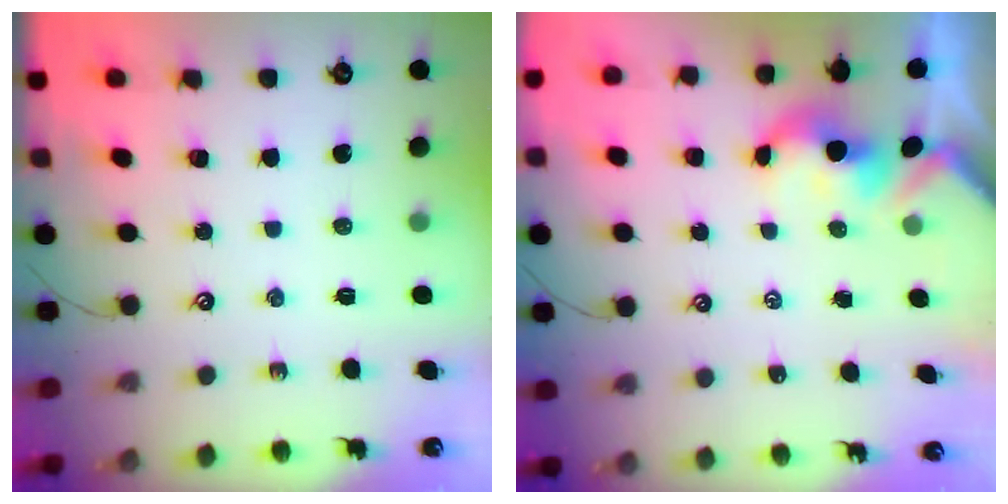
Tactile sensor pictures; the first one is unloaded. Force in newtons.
{"total": 1.7, "press": 1.7, "slide": 0.2}